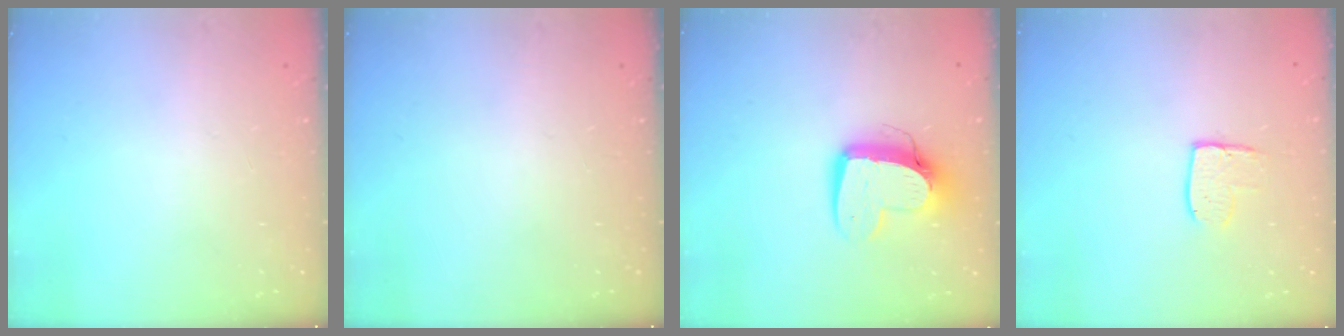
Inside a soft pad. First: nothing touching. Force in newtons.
{"total": 0.0}
{"total": 12.2, "press": 12.1, "slide": 1.3}
{"total": 8.4, "press": 8.4, "slide": 0.3}